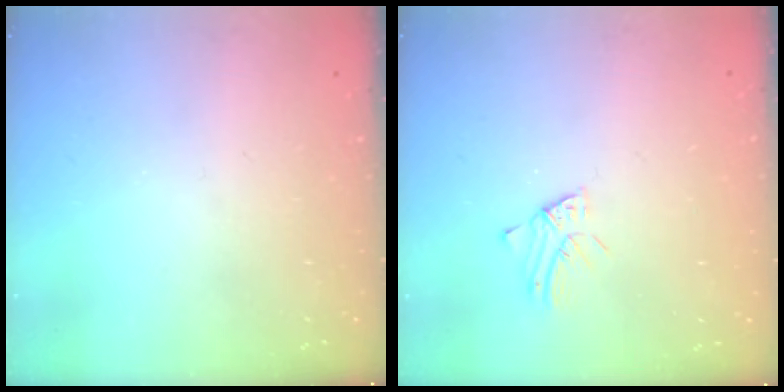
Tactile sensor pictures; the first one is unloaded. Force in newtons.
{"total": 1.6, "press": 1.6, "slide": 0.1}